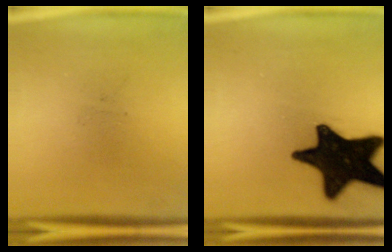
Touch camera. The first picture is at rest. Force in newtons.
{"total": 19.9}